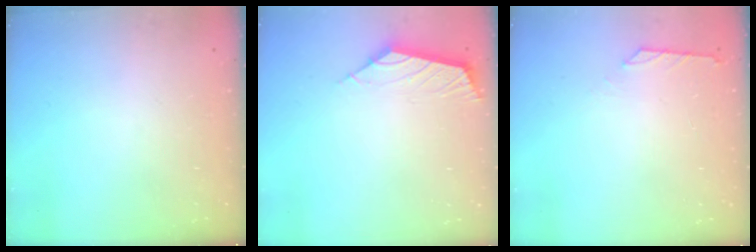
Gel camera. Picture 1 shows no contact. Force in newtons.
{"total": 2.9, "press": 2.8, "slide": 0.7}
{"total": 0.6, "press": 0.5, "slide": 0.4}